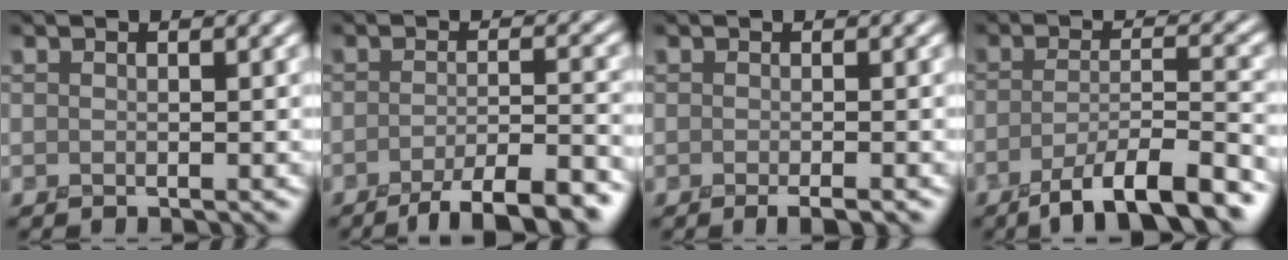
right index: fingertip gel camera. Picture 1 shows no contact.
{"total": 7.3, "force": [-4.9, 1.7, 5.1], "torque": [-0.070, 0.001, -0.077]}
{"total": 1.5, "force": [-0.8, 0.2, 1.3], "torque": [-0.011, -0.004, -0.014]}
{"total": 8.8, "force": [-5.6, 2.0, 6.4], "torque": [-0.097, -0.002, -0.099]}